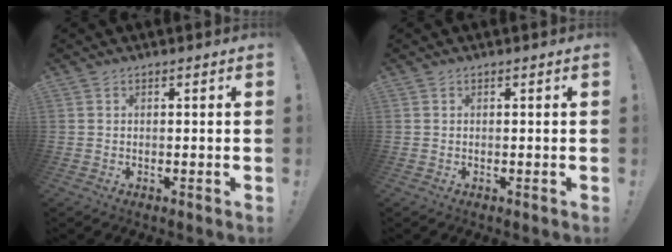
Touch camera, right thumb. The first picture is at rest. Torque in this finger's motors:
{"motor_torque": [0.00, 0.00, 0.00, 0.04, 0.00]}